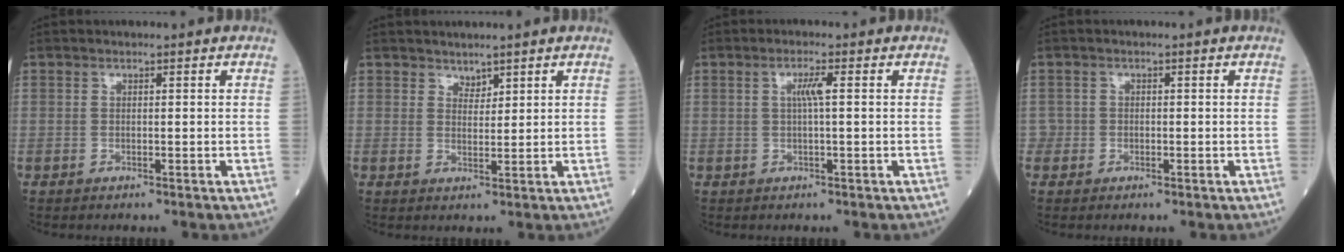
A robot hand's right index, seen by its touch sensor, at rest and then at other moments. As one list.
[{"total": 1.6, "force": [1.4, 0.6, 0.2], "torque": [-0.001, -0.001, 0.026]}, {"total": 2.1, "force": [0.3, -0.2, 2.1], "torque": [-0.039, 0.002, 0.004]}, {"total": 1.2, "force": [-0.5, 1.1, -0.1], "torque": [0.006, 0.006, -0.012]}]